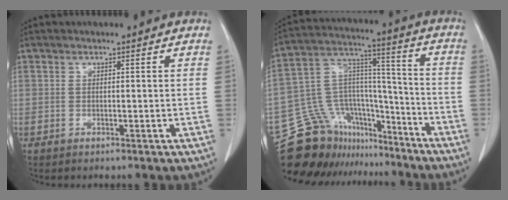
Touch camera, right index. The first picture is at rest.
{"total": 19.0, "force": [-16.2, 9.0, 4.3], "torque": [-0.084, 0.068, -0.264]}